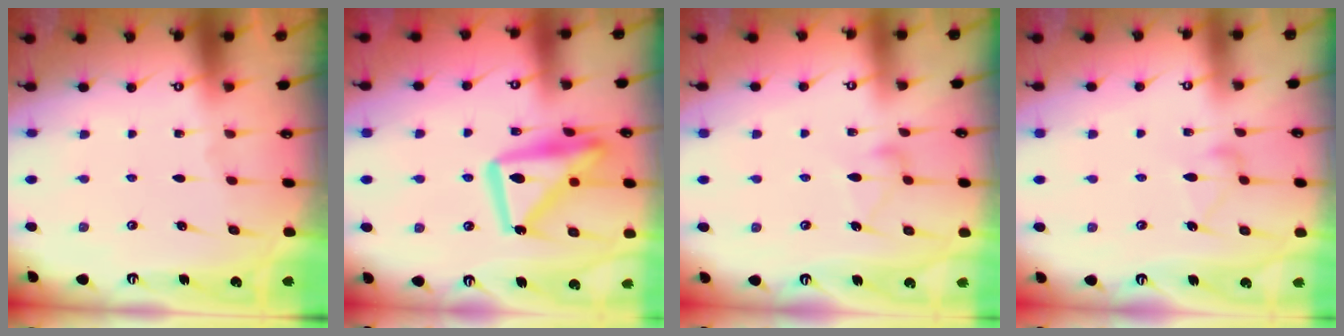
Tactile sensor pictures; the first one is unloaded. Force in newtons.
{"total": 18.2, "press": 18.1, "slide": 1.6}
{"total": 5.6, "press": 5.6, "slide": 0.3}
{"total": 9.2, "press": 9.1, "slide": 0.6}